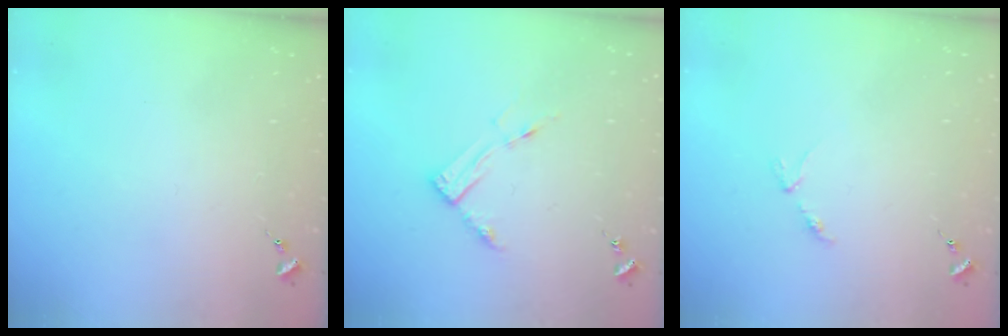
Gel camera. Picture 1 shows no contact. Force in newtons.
{"total": 7.4, "press": 7.4, "slide": 0.6}
{"total": 2.8, "press": 2.8, "slide": 0.5}